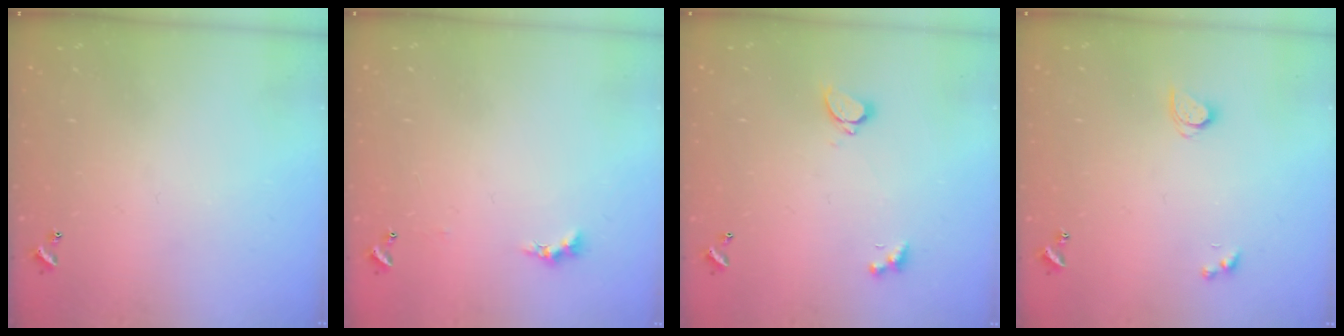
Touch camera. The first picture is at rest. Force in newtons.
{"total": 0.6, "press": 0.4, "slide": 0.5}
{"total": 2.1, "press": 1.8, "slide": 1.0}
{"total": 2.6, "press": 2.6, "slide": 0.3}